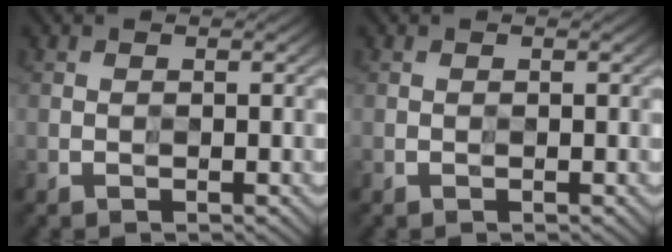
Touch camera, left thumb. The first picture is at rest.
{"total": 0.0}